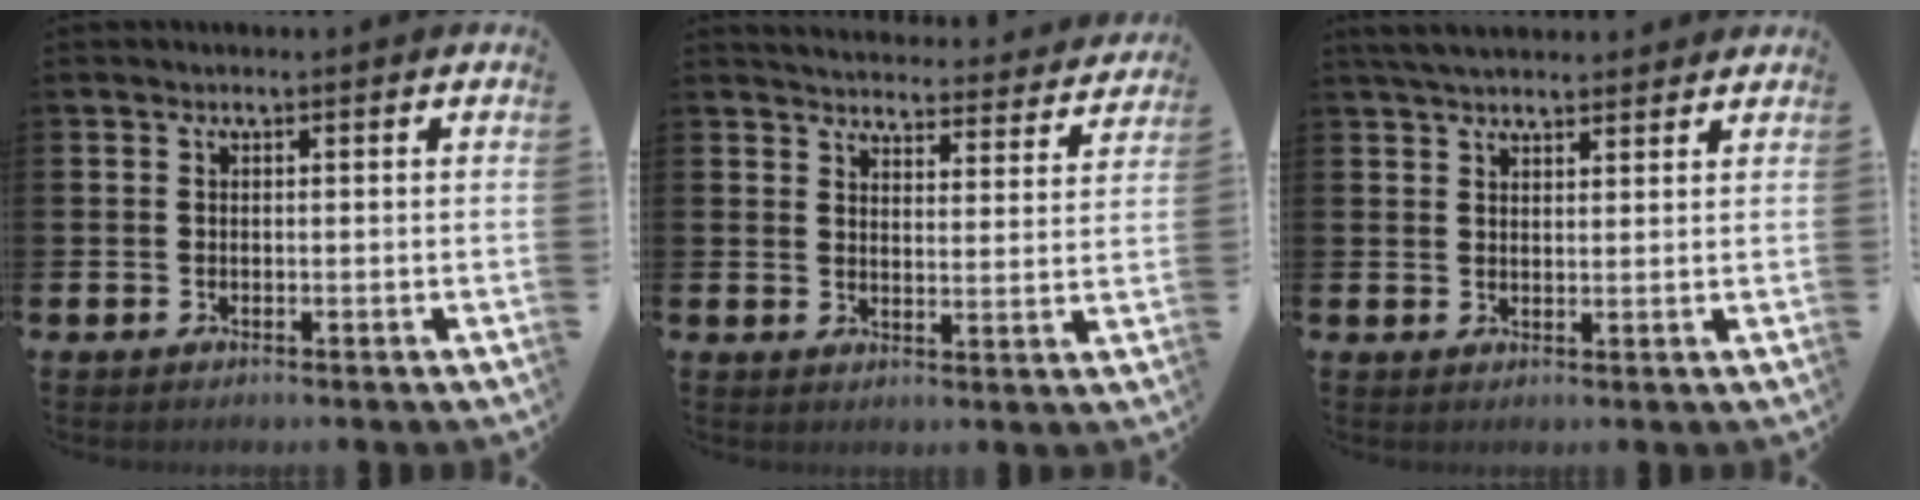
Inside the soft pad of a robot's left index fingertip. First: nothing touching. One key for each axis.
{"total": 4.2, "fx": 4.2, "fy": 0.6, "fz": 0.3, "tx": -0.020, "ty": -0.035, "tz": 0.070}
{"total": 4.2, "fx": 4.0, "fy": 1.0, "fz": 1.1, "tx": -0.028, "ty": -0.010, "tz": 0.075}